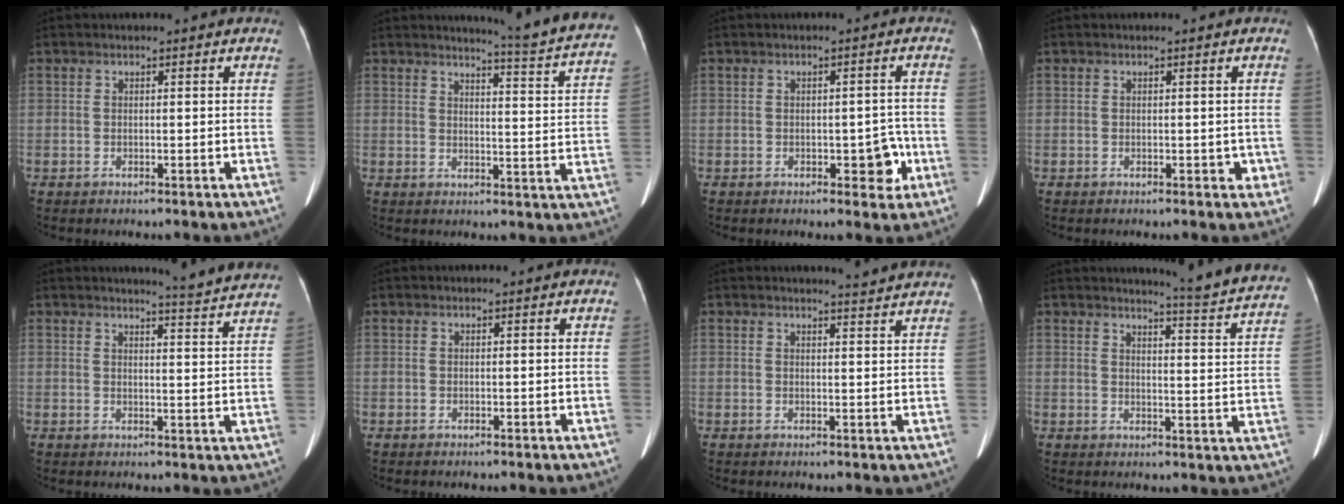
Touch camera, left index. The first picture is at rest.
{"total": 13.6, "force": [13.0, -1.2, 4.1], "torque": [-0.051, -0.080, 0.134]}
{"total": 4.1, "force": [-1.5, 2.0, 3.2], "torque": [-0.028, 0.012, -0.015]}
{"total": 1.3, "force": [-0.4, 1.0, 0.8], "torque": [-0.001, 0.003, -0.004]}
{"total": 8.1, "force": [7.9, -1.2, 1.5], "torque": [-0.032, -0.034, 0.081]}
{"total": 0.0}
{"total": 3.0, "force": [2.9, -0.8, 0.3], "torque": [-0.011, -0.012, 0.030]}
{"total": 12.7, "force": [12.2, -1.1, 3.1], "torque": [-0.039, -0.075, 0.125]}